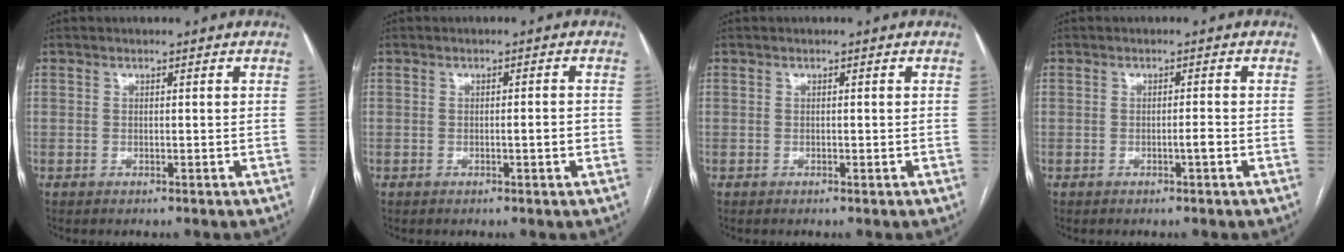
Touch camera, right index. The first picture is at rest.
{"total": 1.8, "force": [-0.5, 0.0, 1.7], "torque": [-0.026, -0.001, -0.007]}
{"total": 0.0}
{"total": 1.2, "force": [-0.6, -0.1, 1.0], "torque": [-0.018, 0.001, -0.009]}